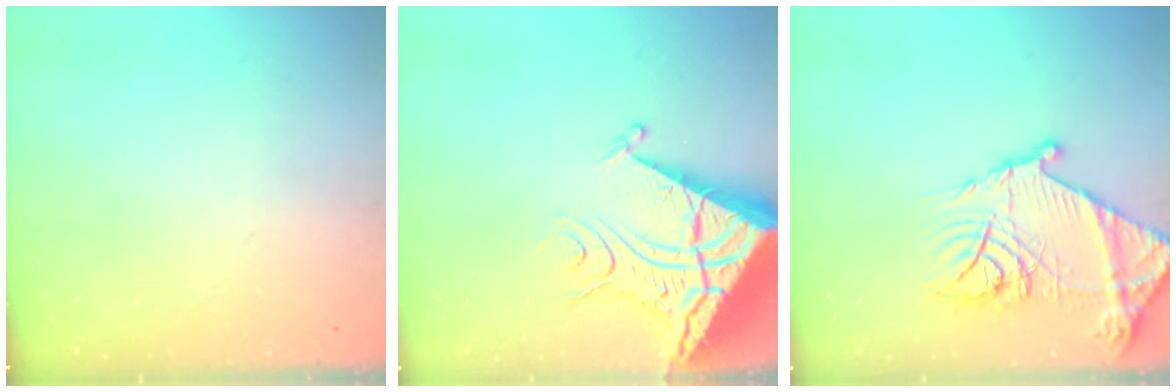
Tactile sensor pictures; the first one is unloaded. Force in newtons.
{"total": 12.2, "press": 12.1, "slide": 1.3}
{"total": 18.6, "press": 18.5, "slide": 1.9}